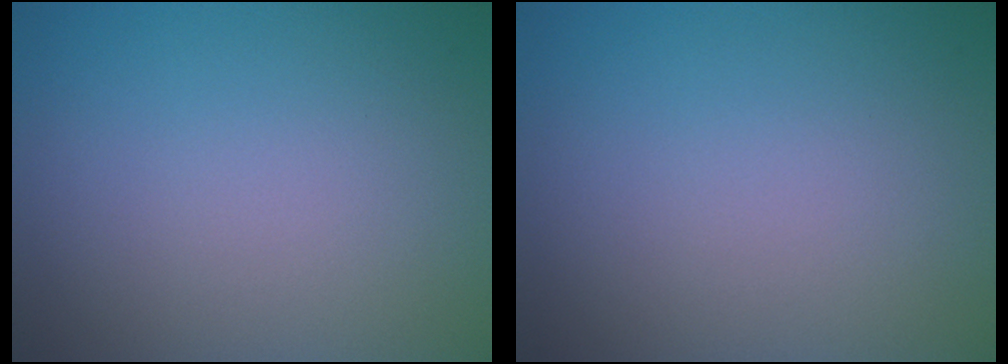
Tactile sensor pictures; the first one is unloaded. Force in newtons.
{"total": 0.0}